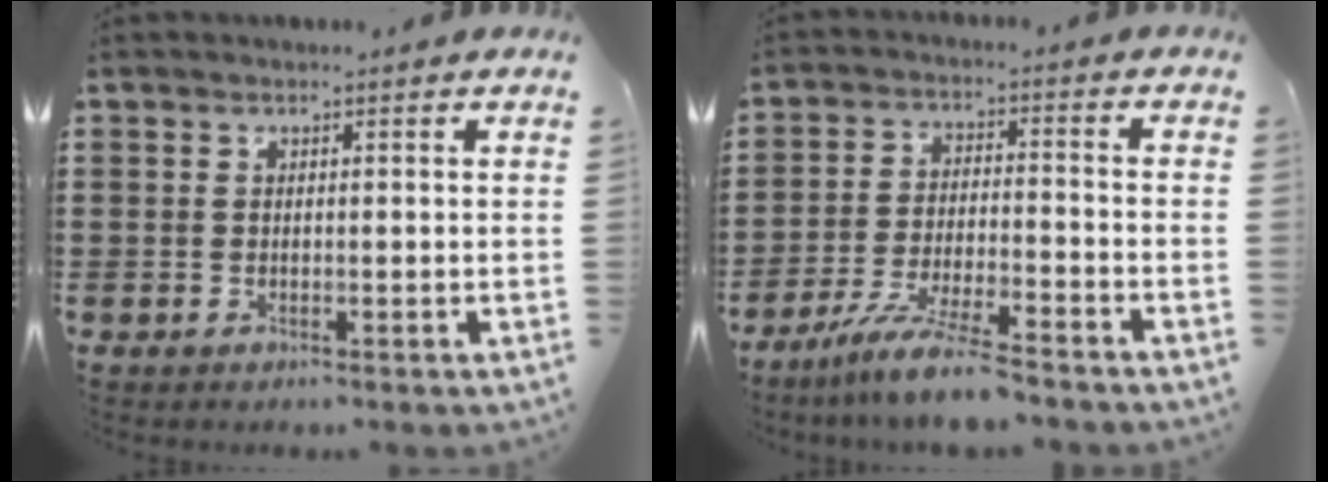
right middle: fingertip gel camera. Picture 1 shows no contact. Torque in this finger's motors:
{"motor_torque": [0.71, 0.00, 0.50, 0.06]}